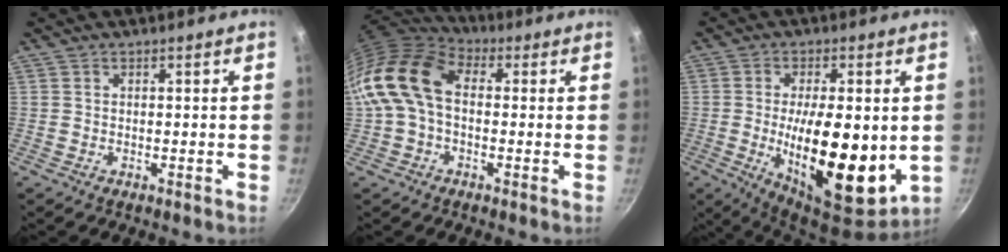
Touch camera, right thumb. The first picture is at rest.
{"total": 15.6, "force": [0.3, 10.4, 11.5], "torque": [-0.218, 0.034, -0.011]}
{"total": 18.9, "force": [-1.6, 7.7, 17.2], "torque": [-0.253, -0.017, -0.017]}